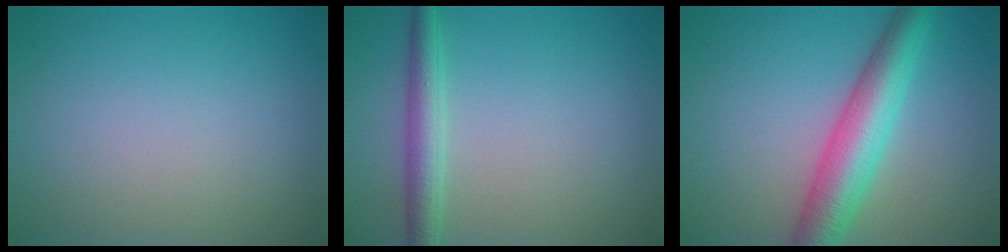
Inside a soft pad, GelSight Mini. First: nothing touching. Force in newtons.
{"total": 2.8, "press": 2.8, "slide": 0.1}
{"total": 6.6, "press": 6.6, "slide": 0.1}